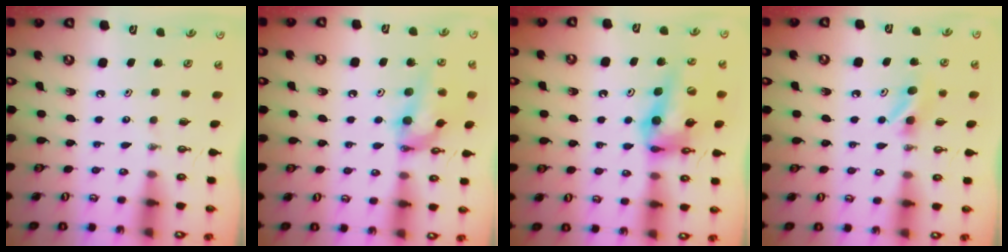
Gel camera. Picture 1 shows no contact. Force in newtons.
{"total": 14.7, "press": 13.7, "slide": 5.1}
{"total": 13.6, "press": 12.8, "slide": 4.6}
{"total": 5.7, "press": 5.5, "slide": 1.5}